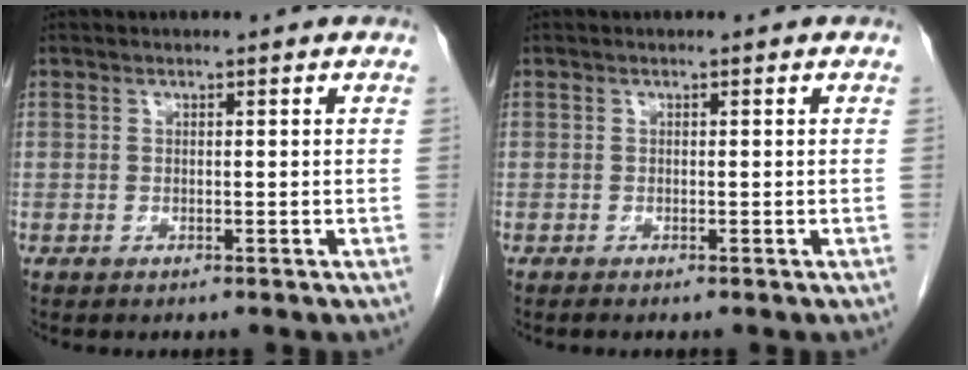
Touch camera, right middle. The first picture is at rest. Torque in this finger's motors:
{"motor_torque": [0.04, 0.05, 0.00, 0.00]}